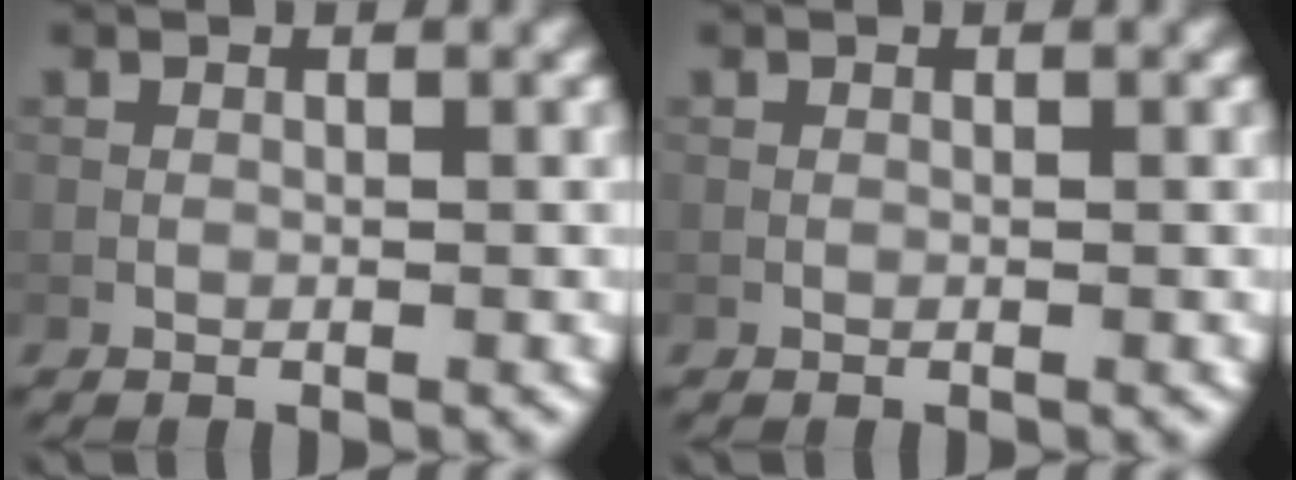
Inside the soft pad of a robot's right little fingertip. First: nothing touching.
{"total": 0.0}